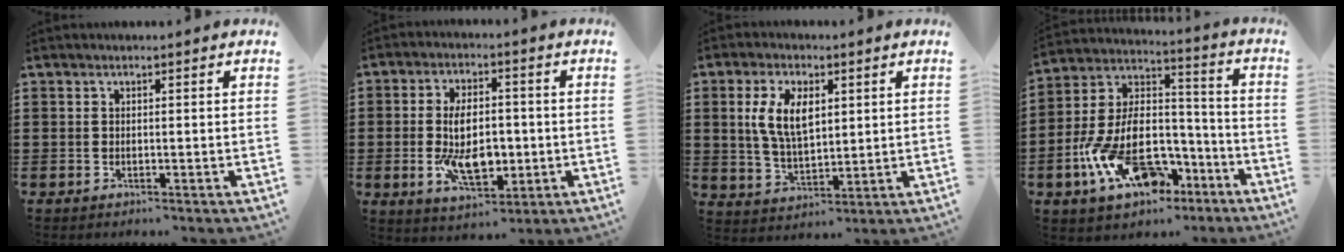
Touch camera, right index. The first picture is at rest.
{"total": 9.9, "force": [-1.3, 5.3, 8.2], "torque": [-0.159, -0.002, -0.029]}
{"total": 7.8, "force": [2.1, 4.1, 6.2], "torque": [-0.147, 0.007, 0.033]}
{"total": 13.3, "force": [-5.9, 7.9, 8.9], "torque": [-0.200, 0.008, -0.103]}